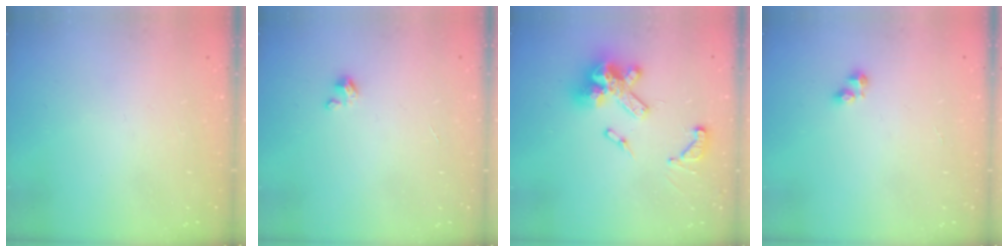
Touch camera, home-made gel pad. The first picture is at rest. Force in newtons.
{"total": 2.0, "press": 1.9, "slide": 0.3}
{"total": 17.4, "press": 17.2, "slide": 2.4}
{"total": 2.8, "press": 2.8, "slide": 0.4}